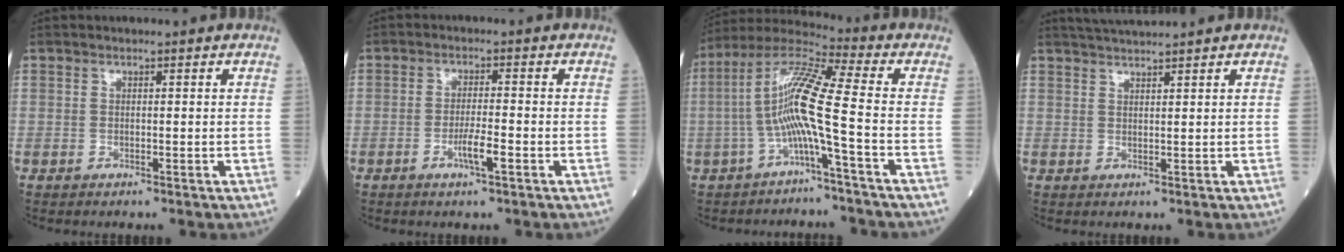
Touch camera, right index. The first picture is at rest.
{"total": 3.6, "force": [-1.5, 0.1, 3.3], "torque": [-0.064, -0.002, -0.027]}
{"total": 10.8, "force": [-2.3, -0.7, 10.5], "torque": [-0.214, 0.023, -0.053]}
{"total": 3.3, "force": [3.1, -0.8, 0.7], "torque": [-0.013, 0.016, 0.064]}